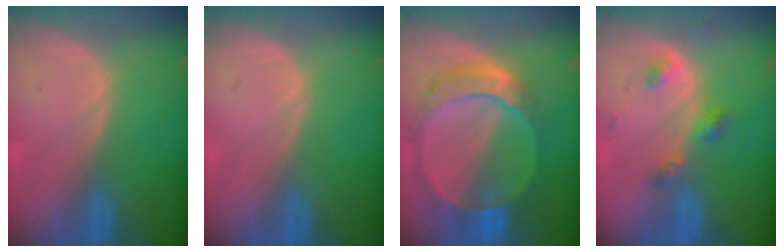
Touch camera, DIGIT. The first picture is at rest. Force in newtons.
{"total": 0.0}
{"total": 9.5, "press": 8.2, "slide": 4.8}
{"total": 3.4, "press": 3.4, "slide": 0.5}